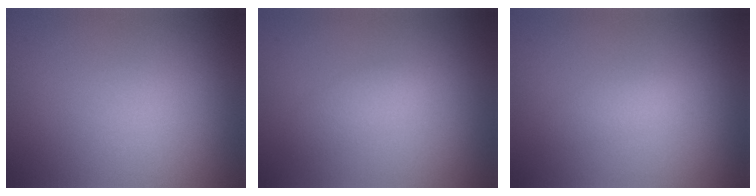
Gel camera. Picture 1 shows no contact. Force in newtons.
{"total": 1.7, "press": 1.6, "slide": 0.1}
{"total": 1.2, "press": 1.2, "slide": 0.1}